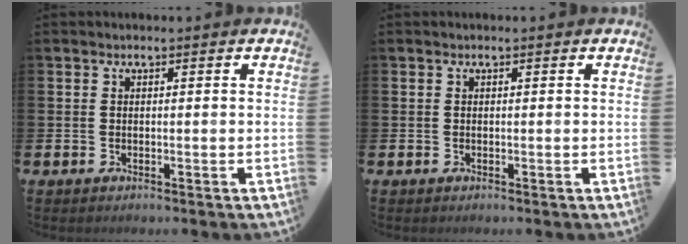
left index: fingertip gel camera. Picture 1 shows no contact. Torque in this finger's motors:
{"motor_torque": [-0.19, 0.18, 0.00, 0.00]}